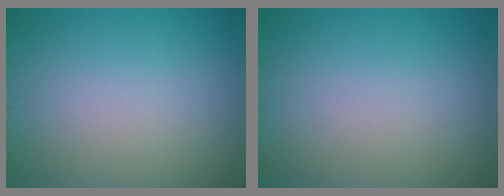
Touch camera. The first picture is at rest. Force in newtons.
{"total": 0.0}